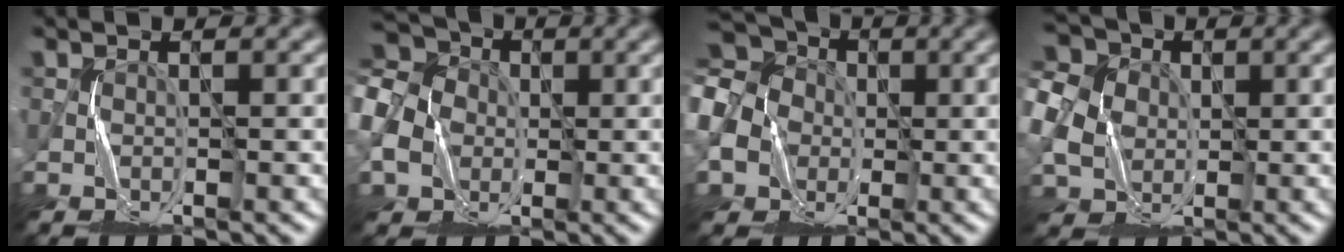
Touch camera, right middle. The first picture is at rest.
{"total": 7.1, "force": [-1.4, 6.2, 3.2], "torque": [-0.096, 0.010, -0.044]}
{"total": 9.5, "force": [-1.0, 8.5, 4.0], "torque": [-0.121, 0.030, -0.058]}
{"total": 7.5, "force": [0.6, 6.5, 3.7], "torque": [-0.104, 0.029, -0.008]}